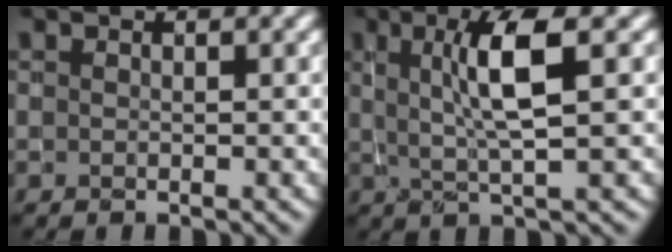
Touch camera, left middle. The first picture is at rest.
{"total": 5.0, "force": [1.0, 0.8, 4.8], "torque": [-0.095, 0.000, 0.022]}